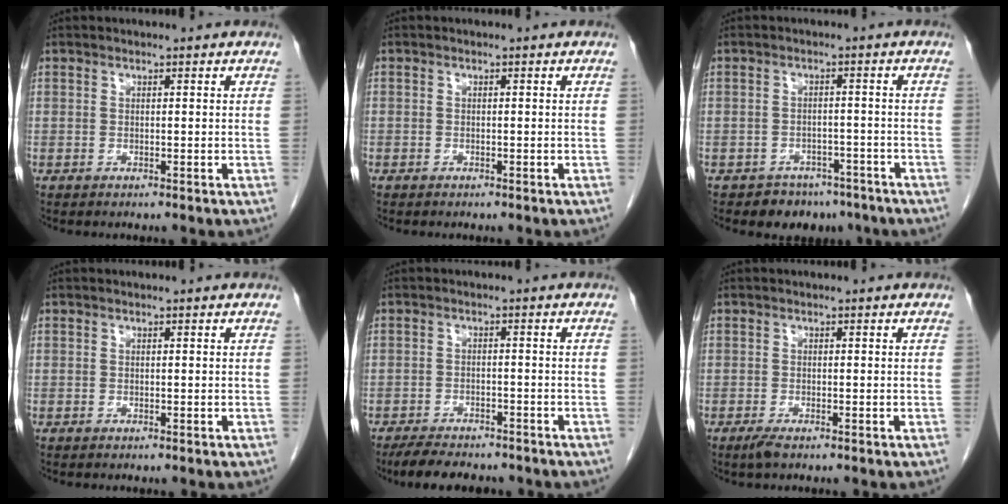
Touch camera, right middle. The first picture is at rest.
{"total": 0.5, "force": [-0.4, 0.4, 0.0], "torque": [-0.007, 0.003, -0.008]}
{"total": 5.9, "force": [-4.5, 3.7, 0.4], "torque": [0.008, 0.016, -0.058]}
{"total": 0.0}
{"total": 8.4, "force": [-7.2, 2.6, 3.4], "torque": [-0.053, -0.008, -0.107]}
{"total": 1.5, "force": [-1.0, 0.2, 1.0], "torque": [-0.027, -0.005, -0.020]}